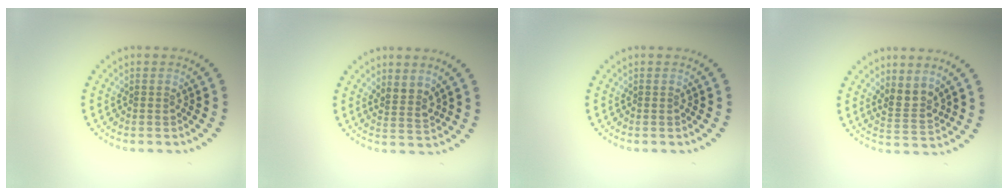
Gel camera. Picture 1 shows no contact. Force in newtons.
{"total": 1.9, "press": 1.4, "slide": 1.3}
{"total": 0.0}
{"total": 2.6, "press": 2.2, "slide": 1.4}